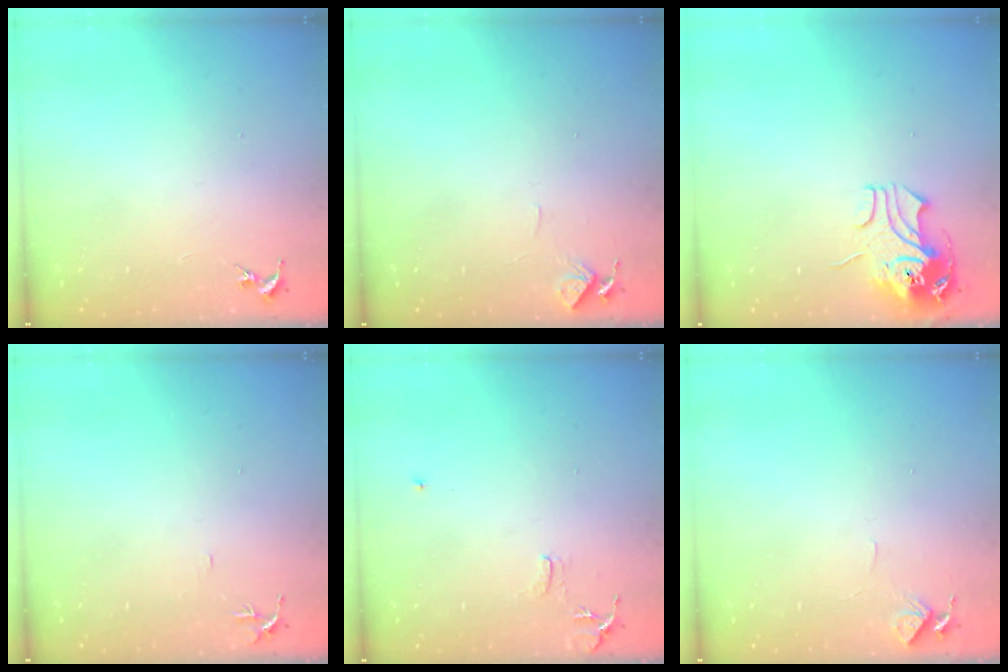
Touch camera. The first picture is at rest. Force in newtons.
{"total": 4.6, "press": 4.5, "slide": 0.4}
{"total": 11.0, "press": 10.9, "slide": 1.5}
{"total": 4.7, "press": 4.7, "slide": 0.5}
{"total": 8.1, "press": 8.0, "slide": 0.7}
{"total": 4.6, "press": 4.5, "slide": 0.4}